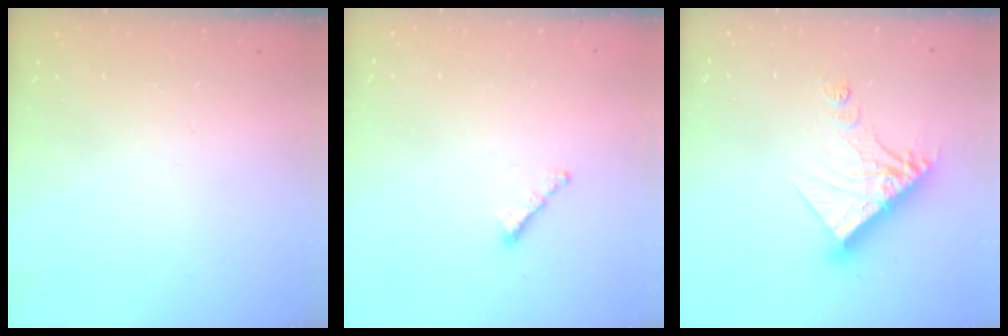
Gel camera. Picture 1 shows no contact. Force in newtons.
{"total": 1.6, "press": 1.5, "slide": 0.5}
{"total": 14.6, "press": 14.5, "slide": 1.3}